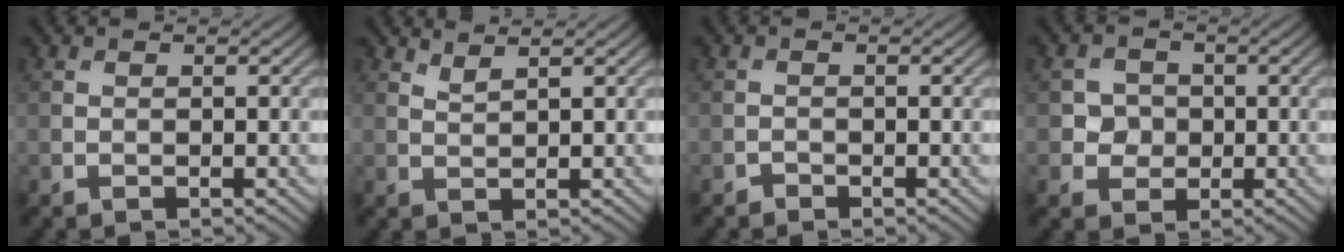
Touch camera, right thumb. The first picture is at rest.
{"total": 1.5, "force": [1.4, 0.1, 0.7], "torque": [-0.019, 0.003, 0.030]}
{"total": 0.6, "force": [-0.6, 0.2, 0.0], "torque": [0.002, -0.001, -0.012]}
{"total": 3.2, "force": [-0.2, 3.0, 0.9], "torque": [-0.021, -0.003, -0.017]}